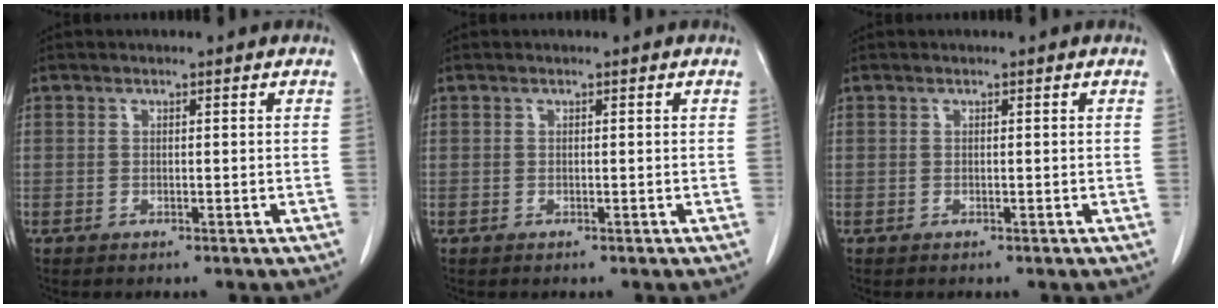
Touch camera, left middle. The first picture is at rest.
{"total": 0.0}
{"total": 0.0}